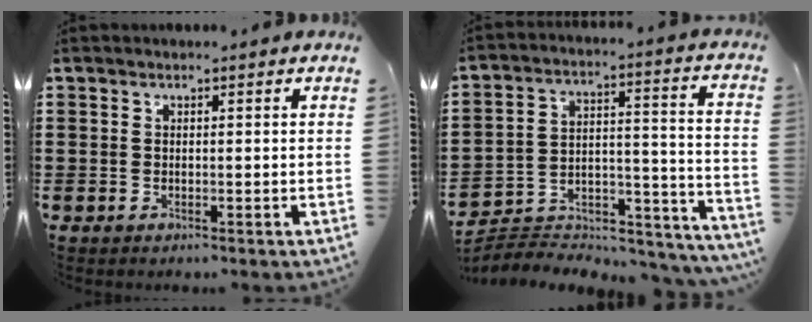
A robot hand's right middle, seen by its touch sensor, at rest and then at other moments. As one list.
[{"total": 4.4, "force": [-4.2, 1.4, 0.2], "torque": [-0.004, -0.003, -0.089]}]